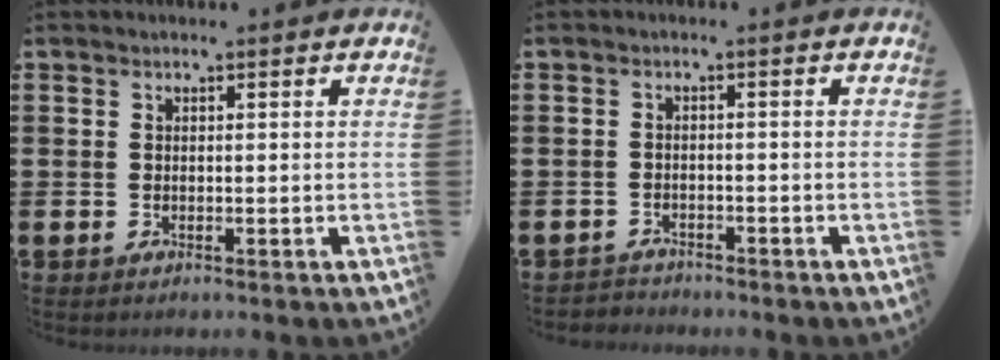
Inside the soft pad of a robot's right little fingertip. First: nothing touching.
{"total": 0.9, "force": [-0.8, 0.2, -0.2], "torque": [0.001, 0.006, -0.020]}